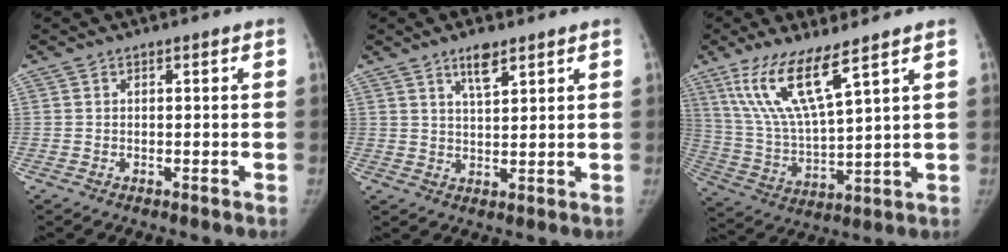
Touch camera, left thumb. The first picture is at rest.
{"total": 4.8, "force": [3.2, 1.6, 3.2], "torque": [-0.047, -0.020, 0.057]}
{"total": 13.6, "force": [8.2, 2.6, 10.5], "torque": [-0.215, -0.041, 0.175]}